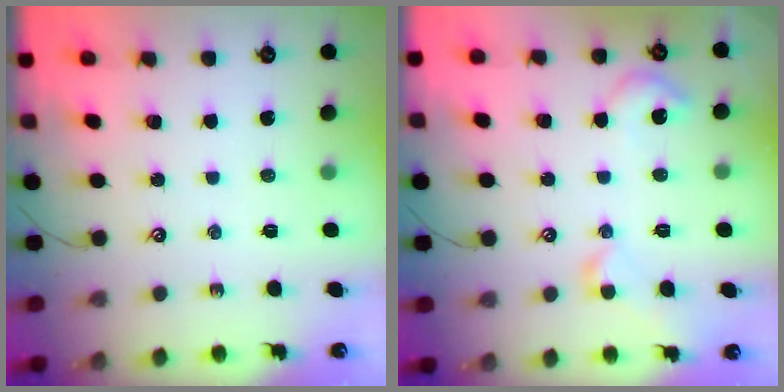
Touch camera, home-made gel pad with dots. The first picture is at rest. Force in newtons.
{"total": 5.1, "press": 5.0, "slide": 0.9}